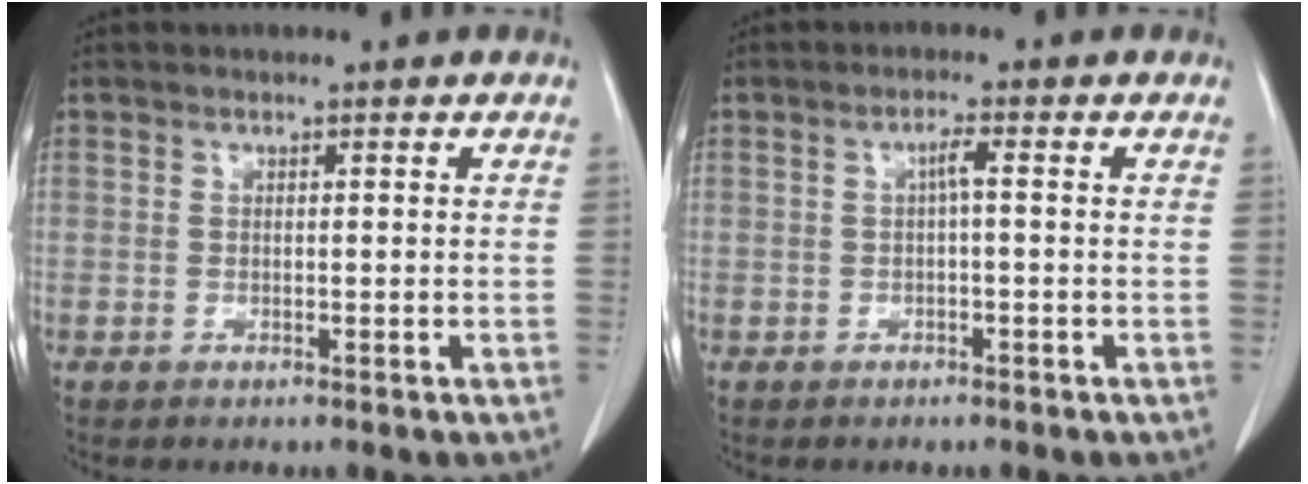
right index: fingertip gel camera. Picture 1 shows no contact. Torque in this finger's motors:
{"motor_torque": [0.21, 0.13, 0.00, 0.01]}